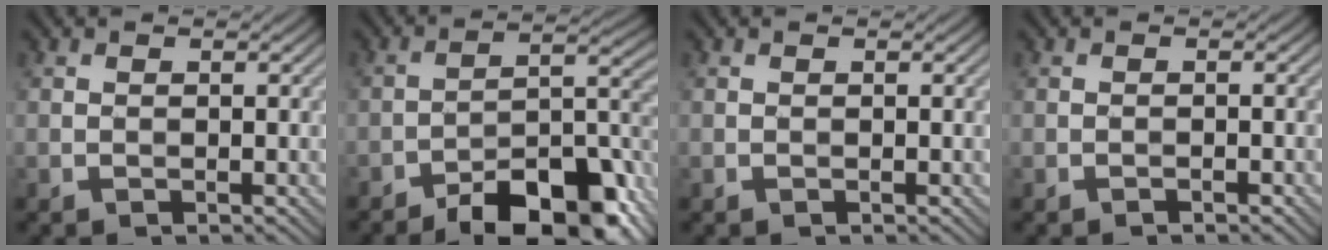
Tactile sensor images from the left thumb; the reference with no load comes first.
{"total": 15.2, "force": [-10.8, 5.5, 9.2], "torque": [-0.134, 0.002, -0.166]}
{"total": 0.0}
{"total": 0.7, "force": [-0.6, 0.1, 0.4], "torque": [-0.005, 0.002, -0.010]}